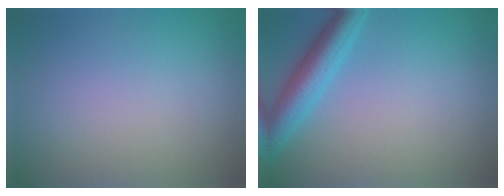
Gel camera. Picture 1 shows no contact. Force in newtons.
{"total": 4.5, "press": 4.5, "slide": 0.2}